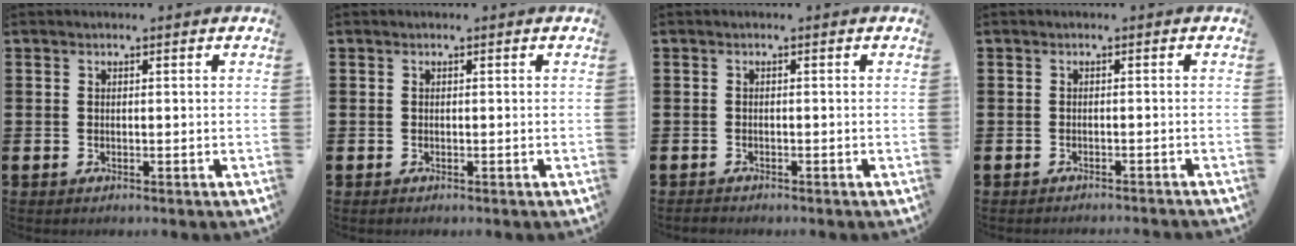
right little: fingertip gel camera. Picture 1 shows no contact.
{"total": 0.0}
{"total": 0.6, "force": [-0.6, 0.2, 0.1], "torque": [-0.002, -0.001, -0.012]}
{"total": 0.7, "force": [-0.7, -0.2, 0.0], "torque": [0.001, 0.001, -0.015]}